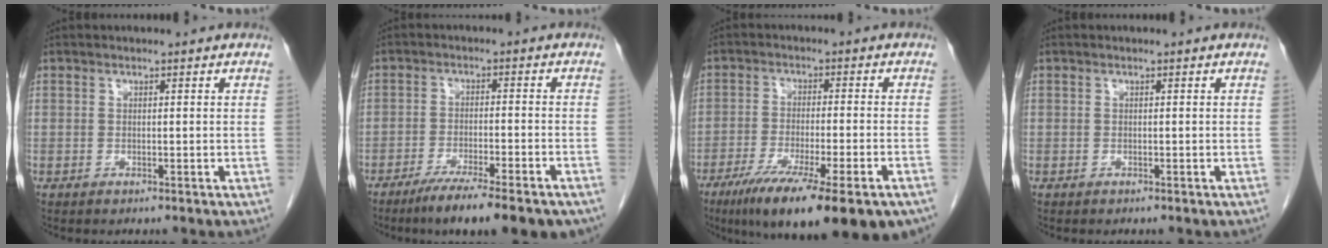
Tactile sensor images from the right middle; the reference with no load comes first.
{"total": 13.2, "force": [-10.1, 1.6, 8.4], "torque": [-0.104, -0.021, -0.150]}
{"total": 19.2, "force": [-13.0, 2.5, 13.9], "torque": [-0.176, -0.042, -0.199]}
{"total": 0.0}